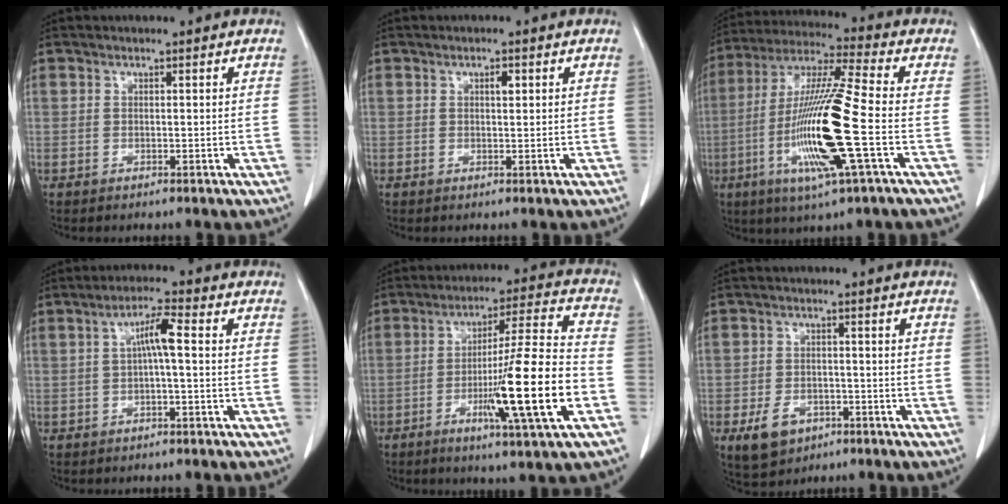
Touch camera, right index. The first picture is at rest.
{"total": 1.2, "force": [0.5, 0.5, 1.0], "torque": [-0.016, 0.002, 0.006]}
{"total": 17.2, "force": [-4.1, 0.1, 16.7], "torque": [-0.341, -0.013, -0.086]}
{"total": 4.4, "force": [0.4, 0.3, 4.4], "torque": [-0.080, 0.015, 0.006]}
{"total": 16.7, "force": [-5.2, -0.5, 15.9], "torque": [-0.261, -0.009, -0.086]}
{"total": 5.8, "force": [-2.9, 4.0, 2.9], "torque": [-0.054, 0.001, -0.040]}